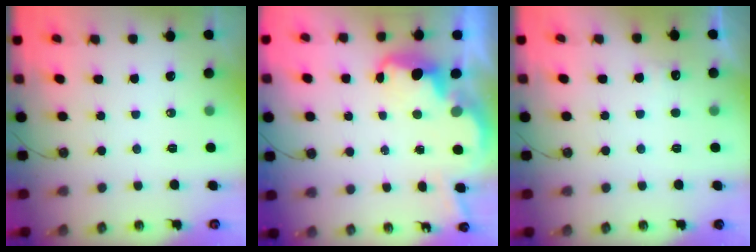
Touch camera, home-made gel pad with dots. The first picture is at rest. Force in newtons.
{"total": 4.1, "press": 4.1, "slide": 0.6}
{"total": 4.6, "press": 4.5, "slide": 1.1}